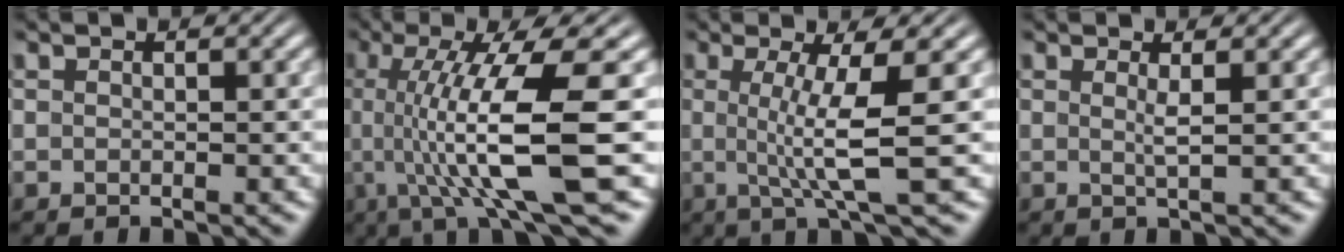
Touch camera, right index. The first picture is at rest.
{"total": 10.2, "force": [0.3, 2.4, 9.9], "torque": [-0.167, -0.004, 0.007]}
{"total": 5.0, "force": [0.2, -0.2, 5.0], "torque": [-0.090, -0.013, 0.009]}
{"total": 1.2, "force": [0.4, -0.5, 1.0], "torque": [-0.023, -0.010, 0.011]}